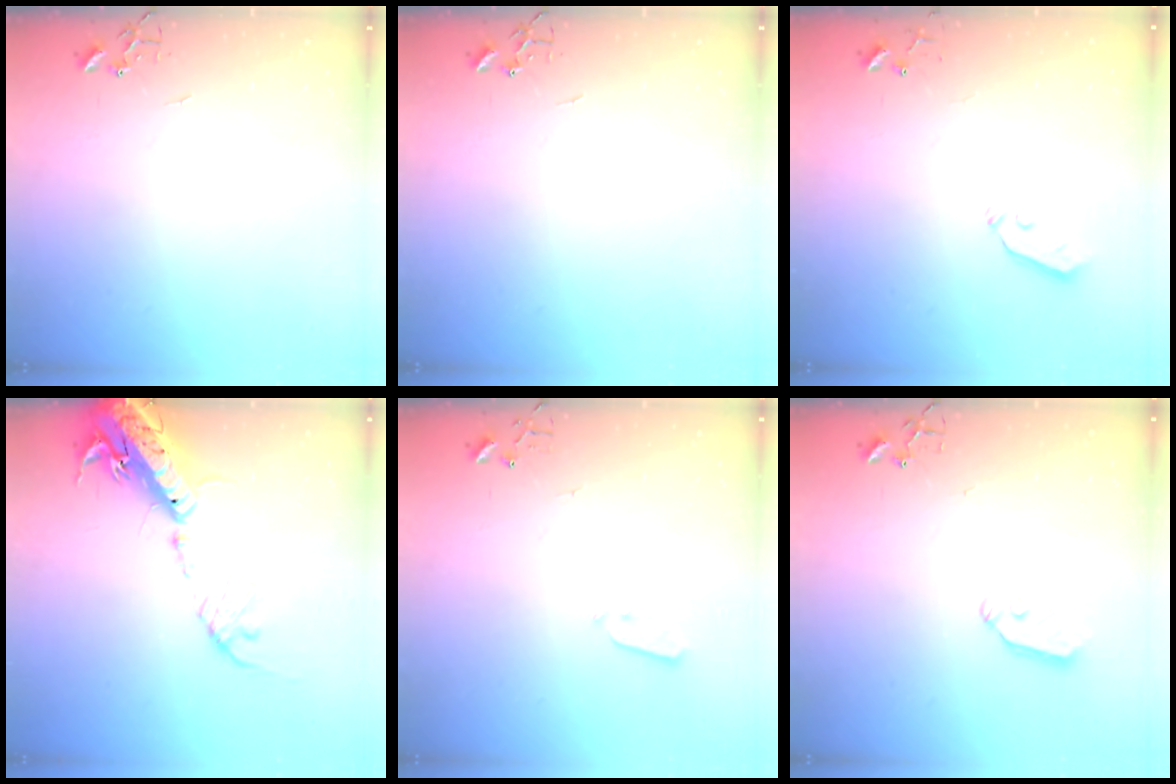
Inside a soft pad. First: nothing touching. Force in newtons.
{"total": 0.0}
{"total": 4.0, "press": 3.9, "slide": 0.8}
{"total": 19.6, "press": 19.1, "slide": 4.3}
{"total": 3.0, "press": 2.9, "slide": 0.3}
{"total": 7.4, "press": 7.4, "slide": 0.5}